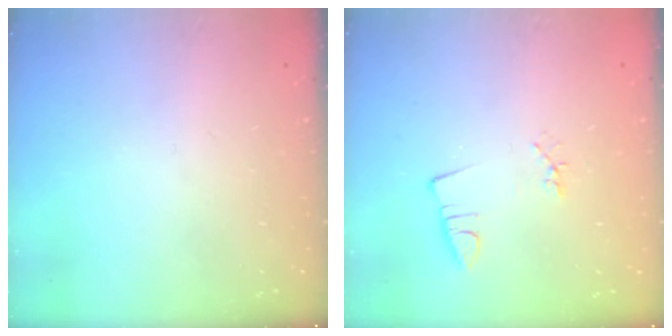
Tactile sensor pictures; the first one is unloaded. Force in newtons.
{"total": 2.0, "press": 1.4, "slide": 1.4}